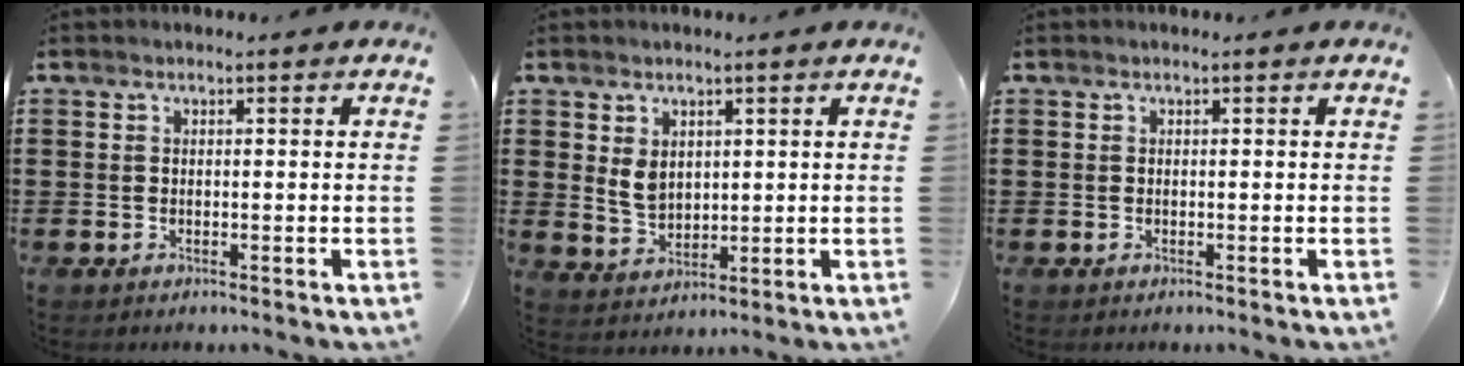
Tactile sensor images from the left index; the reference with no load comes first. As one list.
[{"total": 3.7, "force": [1.6, 2.6, 2.0], "torque": [-0.040, 0.005, 0.028]}, {"total": 0.0}]